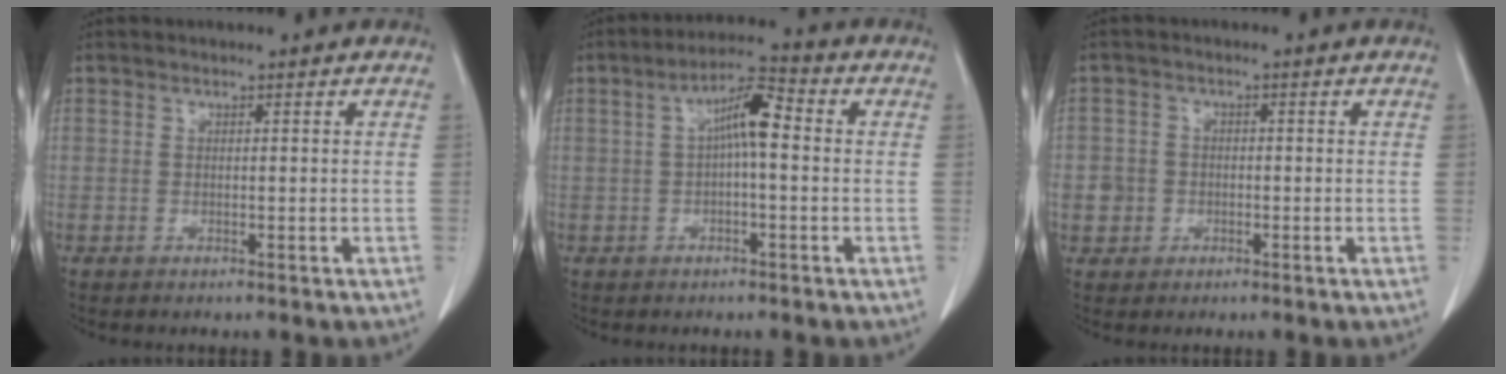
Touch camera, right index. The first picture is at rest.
{"total": 6.4, "force": [0.6, 1.4, 6.2], "torque": [-0.111, 0.023, 0.007]}
{"total": 3.1, "force": [-0.7, 3.0, 0.6], "torque": [0.000, 0.009, -0.012]}